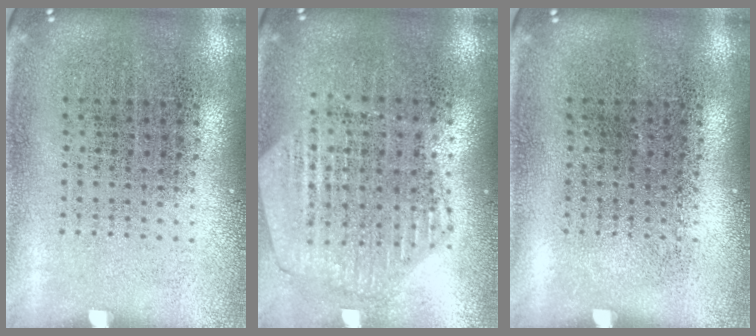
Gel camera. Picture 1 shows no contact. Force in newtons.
{"total": 1.2, "press": 1.2, "slide": 0.2}
{"total": 0.0}